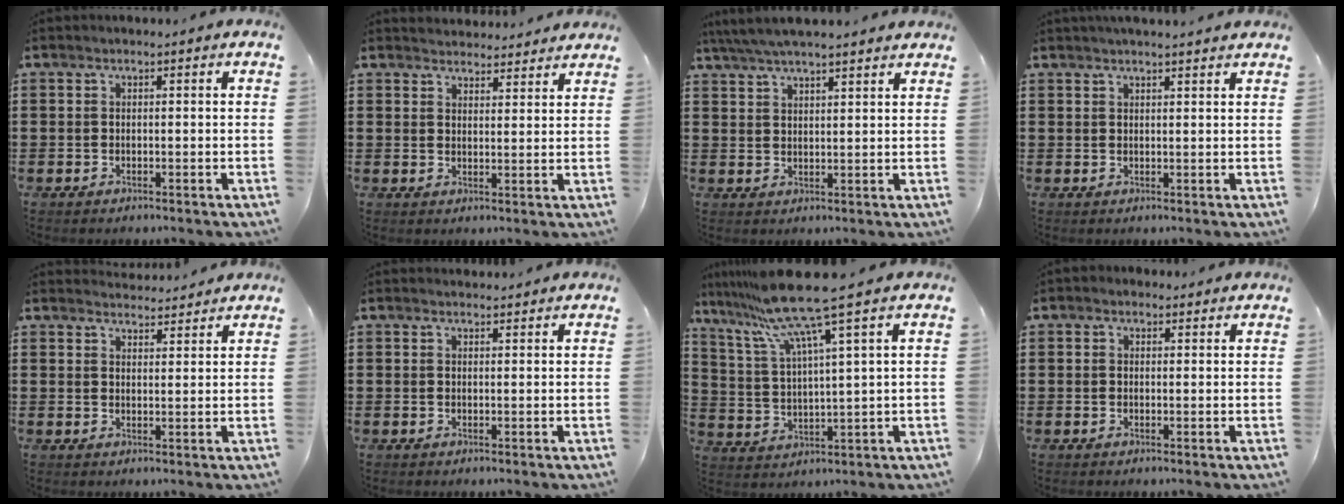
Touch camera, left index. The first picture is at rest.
{"total": 2.9, "force": [2.8, 0.3, -0.5], "torque": [-0.001, -0.008, 0.053]}
{"total": 4.5, "force": [4.1, 0.1, 1.8], "torque": [-0.047, -0.009, 0.074]}
{"total": 1.8, "force": [1.8, -0.1, 0.3], "torque": [-0.010, 0.001, 0.034]}
{"total": 3.0, "force": [3.0, 0.3, -0.1], "torque": [-0.006, -0.009, 0.056]}
{"total": 1.1, "force": [1.1, 0.2, 0.0], "torque": [-0.003, 0.002, 0.021]}
{"total": 11.3, "force": [8.0, -0.5, 7.9], "torque": [-0.188, -0.035, 0.131]}
{"total": 1.2, "force": [0.9, 0.7, 0.1], "torque": [-0.006, 0.007, 0.017]}